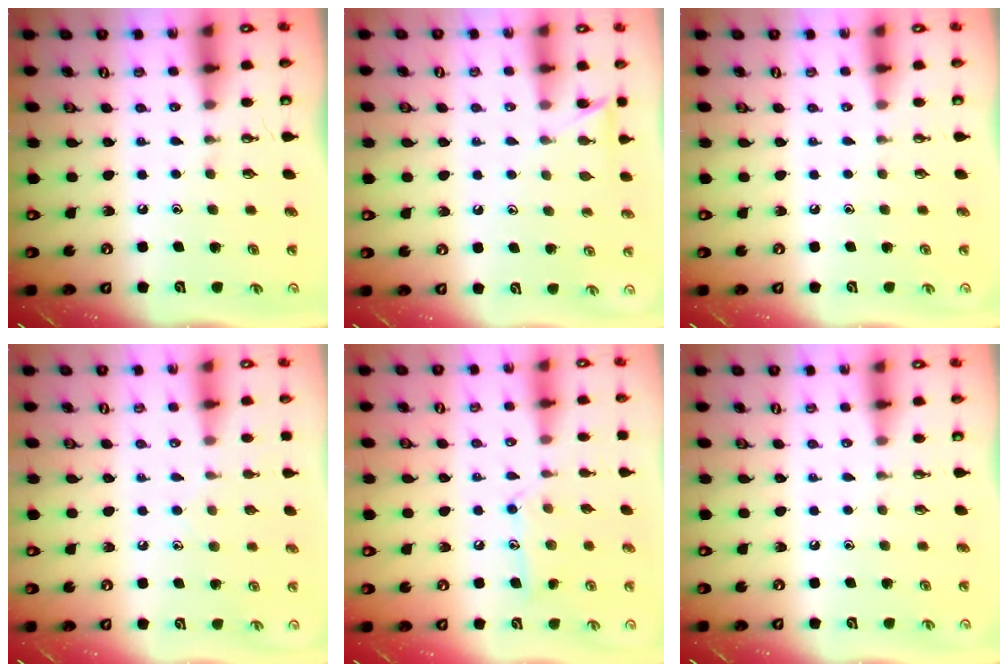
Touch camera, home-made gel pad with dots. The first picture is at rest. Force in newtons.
{"total": 6.1, "press": 6.1, "slide": 0.5}
{"total": 0.0}
{"total": 7.3, "press": 7.2, "slide": 0.6}
{"total": 9.9, "press": 9.9, "slide": 0.7}
{"total": 0.0}